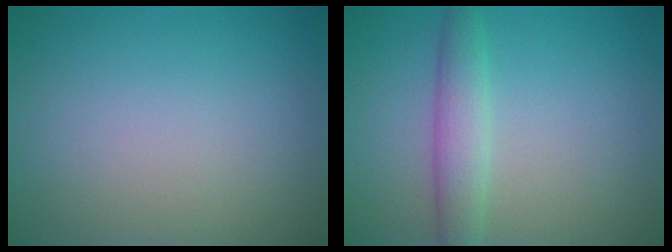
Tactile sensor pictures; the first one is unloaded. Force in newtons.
{"total": 3.0, "press": 3.0, "slide": 0.0}